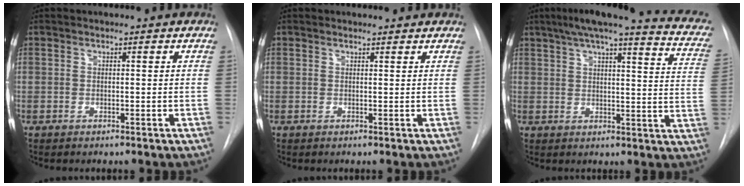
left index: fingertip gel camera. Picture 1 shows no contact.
{"total": 2.1, "force": [2.0, 0.5, 0.1], "torque": [-0.009, 0.006, 0.023]}
{"total": 21.3, "force": [17.2, 3.0, 12.3], "torque": [-0.161, -0.004, 0.193]}